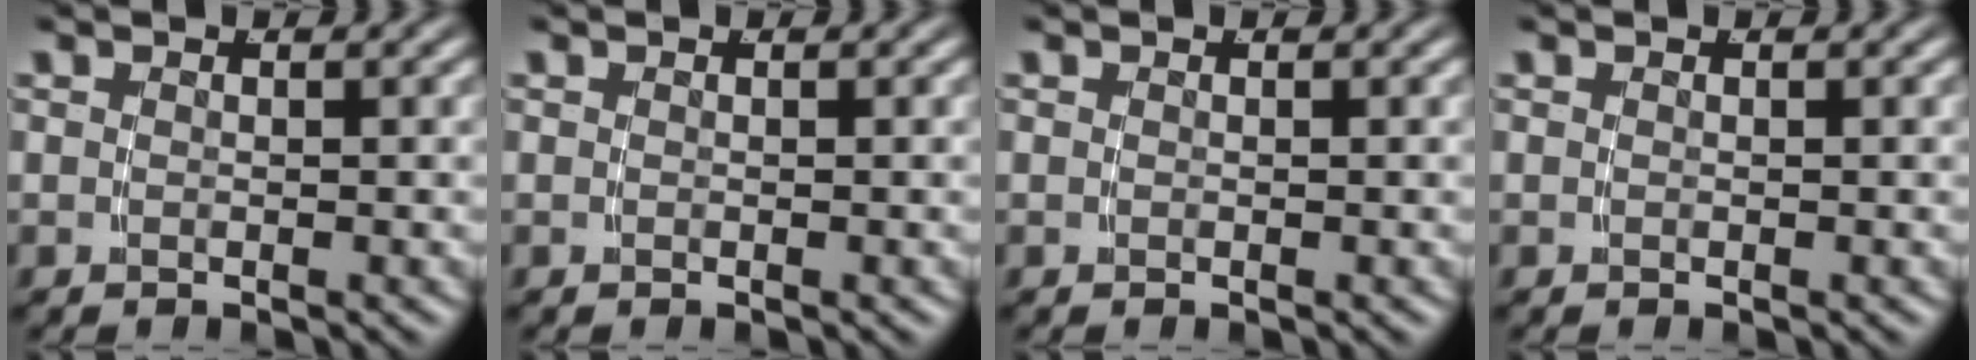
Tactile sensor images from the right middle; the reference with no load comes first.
{"total": 0.0}
{"total": 0.0}
{"total": 0.0}